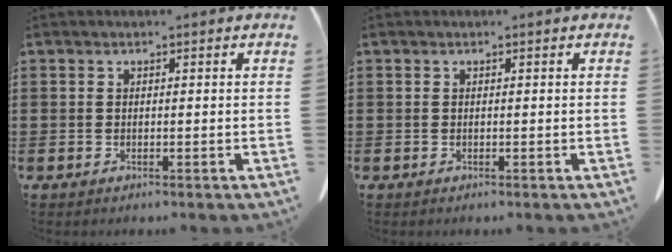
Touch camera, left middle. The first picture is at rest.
{"total": 0.0}